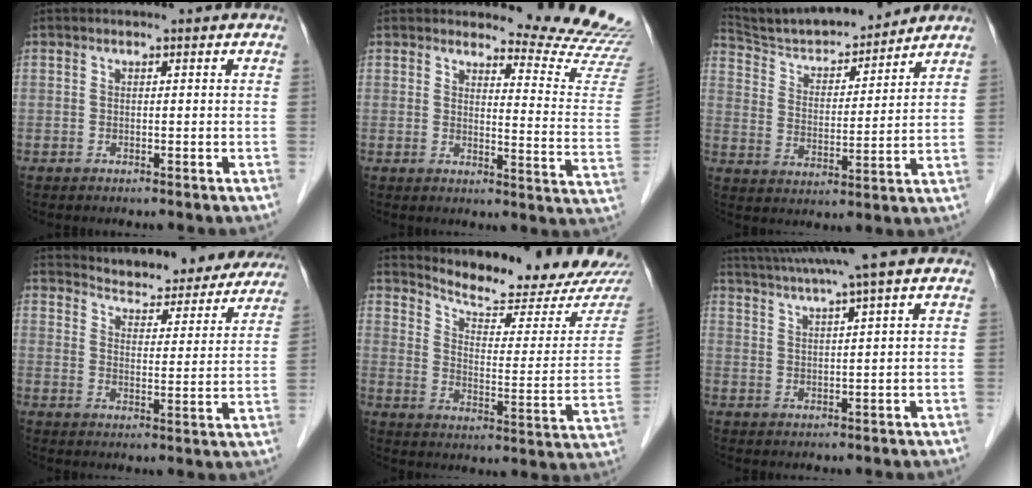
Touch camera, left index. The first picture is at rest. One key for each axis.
{"total": 12.6, "fx": 12.6, "fy": -1.0, "fz": 0.6, "tx": 0.000, "ty": -0.138, "tz": 0.126}
{"total": 14.6, "fx": 13.7, "fy": 2.0, "fz": 4.5, "tx": -0.080, "ty": 0.005, "tz": 0.233}
{"total": 19.4, "fx": 18.4, "fy": 4.9, "fz": 3.9, "tx": -0.031, "ty": -0.027, "tz": 0.221}
{"total": 19.1, "fx": 18.2, "fy": 1.6, "fz": 5.6, "tx": -0.082, "ty": -0.079, "tz": 0.235}
{"total": 10.5, "fx": 8.8, "fy": -2.0, "fz": 5.4, "tx": -0.097, "ty": 0.013, "tz": 0.130}